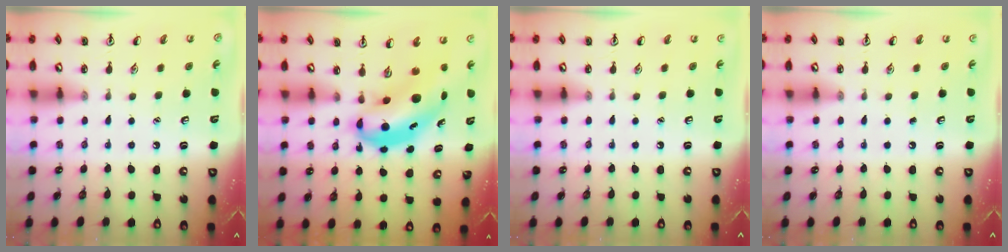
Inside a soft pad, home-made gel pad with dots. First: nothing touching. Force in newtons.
{"total": 7.5, "press": 7.2, "slide": 2.0}
{"total": 0.0}
{"total": 0.0}